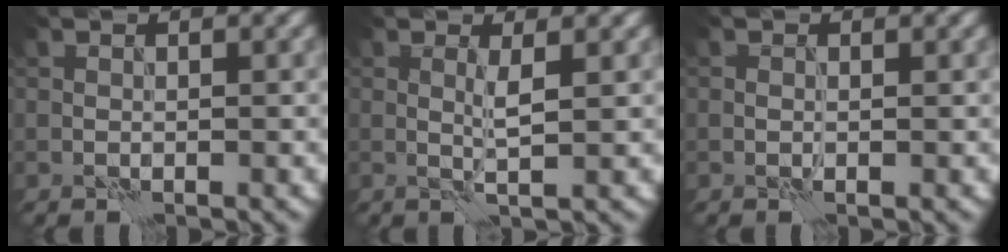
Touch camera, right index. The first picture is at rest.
{"total": 1.6, "force": [0.4, 0.1, 1.6], "torque": [-0.034, 0.000, 0.004]}
{"total": 0.7, "force": [0.0, 0.5, 0.5], "torque": [-0.008, -0.001, -0.001]}